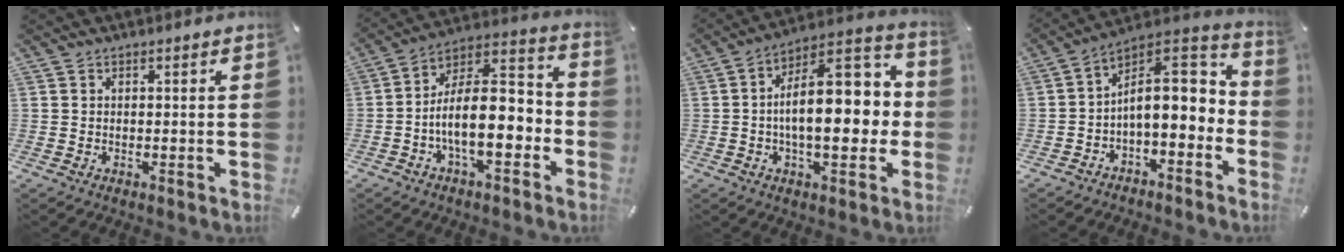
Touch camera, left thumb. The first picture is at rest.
{"total": 15.2, "force": [-4.8, 7.0, 12.6], "torque": [-0.209, 0.001, -0.082]}
{"total": 17.3, "force": [-0.4, 8.8, 14.8], "torque": [-0.213, -0.010, -0.010]}
{"total": 12.0, "force": [0.6, 7.1, 9.6], "torque": [-0.134, -0.020, 0.007]}